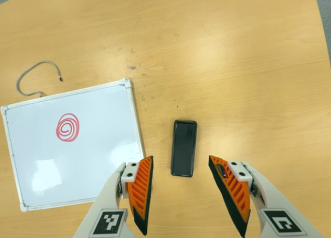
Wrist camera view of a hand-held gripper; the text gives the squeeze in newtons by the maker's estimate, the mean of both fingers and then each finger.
{"total": 0.0}